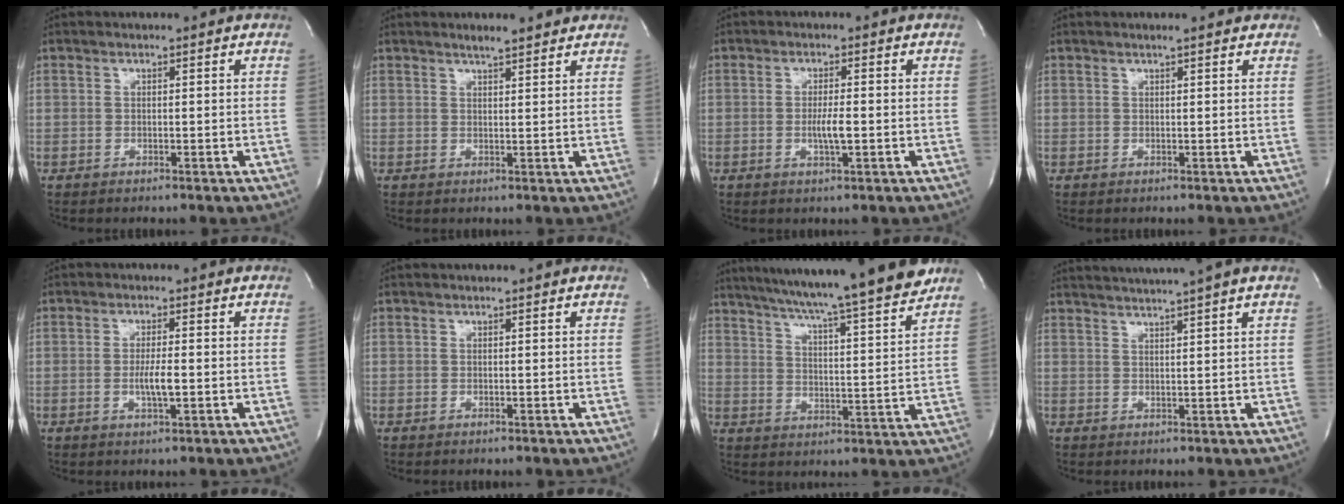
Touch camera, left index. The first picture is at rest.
{"total": 3.4, "force": [3.0, 0.4, 1.6], "torque": [-0.029, 0.008, 0.044]}
{"total": 2.8, "force": [-0.5, -0.3, 2.7], "torque": [-0.054, -0.008, -0.010]}
{"total": 2.2, "force": [1.8, 0.3, 1.1], "torque": [-0.017, 0.012, 0.021]}
{"total": 3.4, "force": [-0.8, 0.3, 3.3], "torque": [-0.066, -0.006, -0.014]}
{"total": 0.0}
{"total": 20.3, "force": [17.8, -1.0, 9.8], "torque": [-0.159, -0.029, 0.248]}
{"total": 9.8, "force": [8.3, -1.4, 4.9], "torque": [-0.082, 0.016, 0.107]}